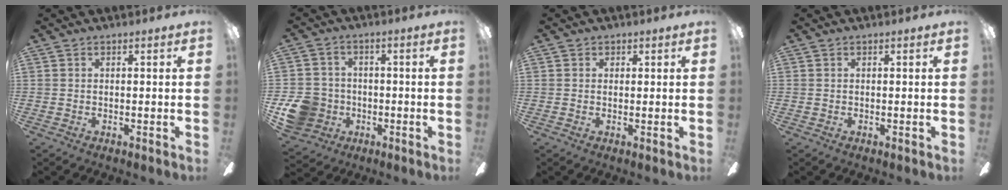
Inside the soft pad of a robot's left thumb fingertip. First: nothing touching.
{"total": 10.7, "force": [-3.2, 9.4, 3.9], "torque": [-0.089, 0.029, -0.053]}
{"total": 1.0, "force": [0.6, 0.7, 0.2], "torque": [0.004, 0.000, 0.009]}
{"total": 0.0}